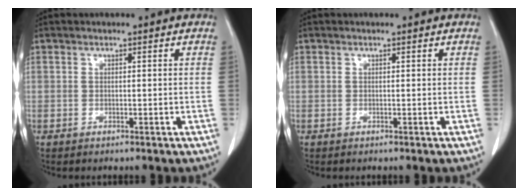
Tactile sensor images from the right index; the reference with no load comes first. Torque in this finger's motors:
{"motor_torque": [0.06, -0.20, -0.01, 0.02]}